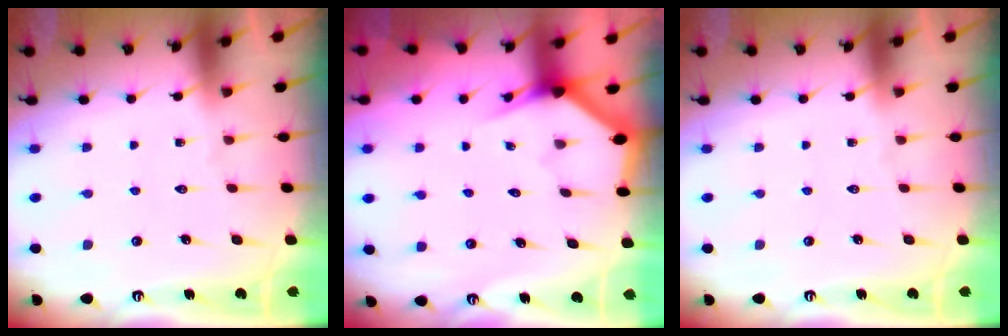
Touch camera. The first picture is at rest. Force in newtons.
{"total": 2.9, "press": 2.9, "slide": 0.1}
{"total": 0.0}